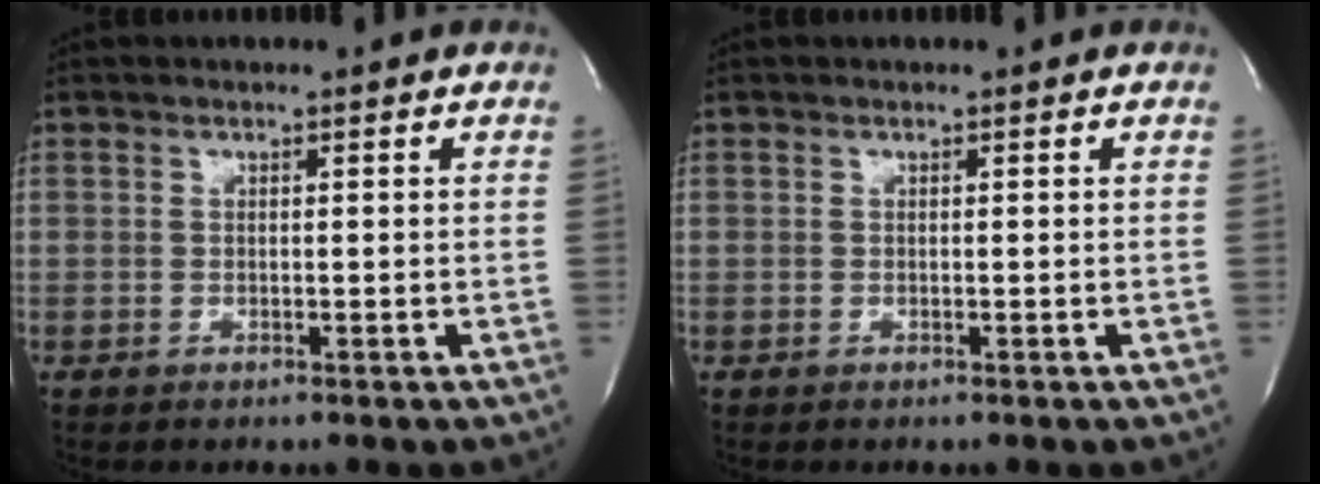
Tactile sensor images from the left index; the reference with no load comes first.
{"total": 0.0}